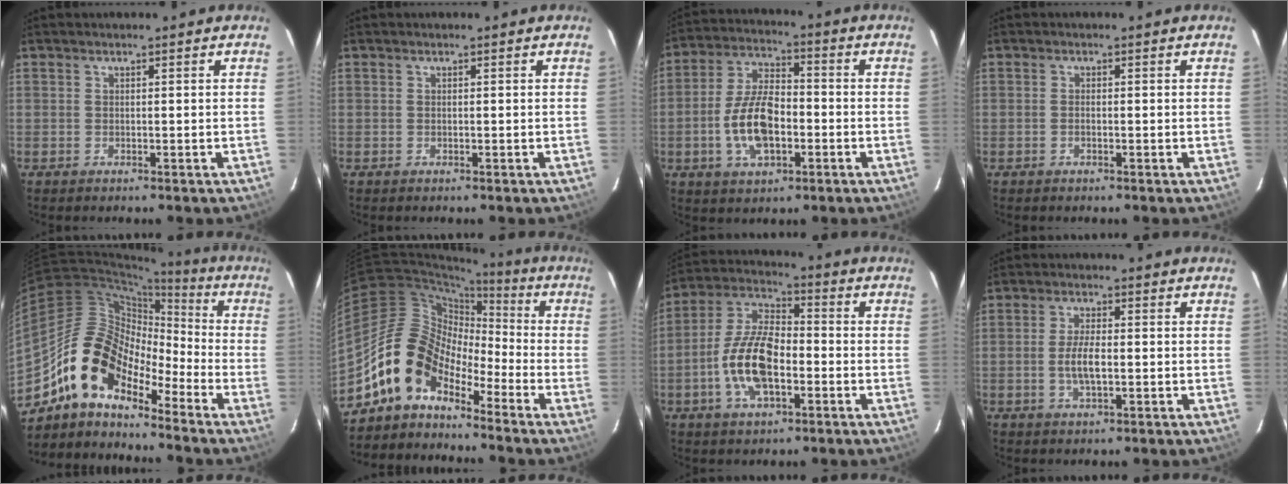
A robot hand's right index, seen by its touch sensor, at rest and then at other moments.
{"total": 0.0}
{"total": 12.1, "force": [-3.2, 6.0, 10.1], "torque": [-0.206, 0.011, -0.054]}
{"total": 0.9, "force": [-0.3, 0.4, 0.7], "torque": [-0.016, 0.002, -0.006]}
{"total": 12.8, "force": [-9.5, 5.9, 6.2], "torque": [-0.103, 0.024, -0.193]}
{"total": 11.3, "force": [-8.1, 6.5, 4.5], "torque": [-0.076, 0.034, -0.163]}
{"total": 13.6, "force": [-3.8, 6.3, 11.4], "torque": [-0.241, 0.007, -0.074]}
{"total": 4.9, "force": [-0.9, 1.7, 4.6], "torque": [-0.091, -0.002, -0.014]}